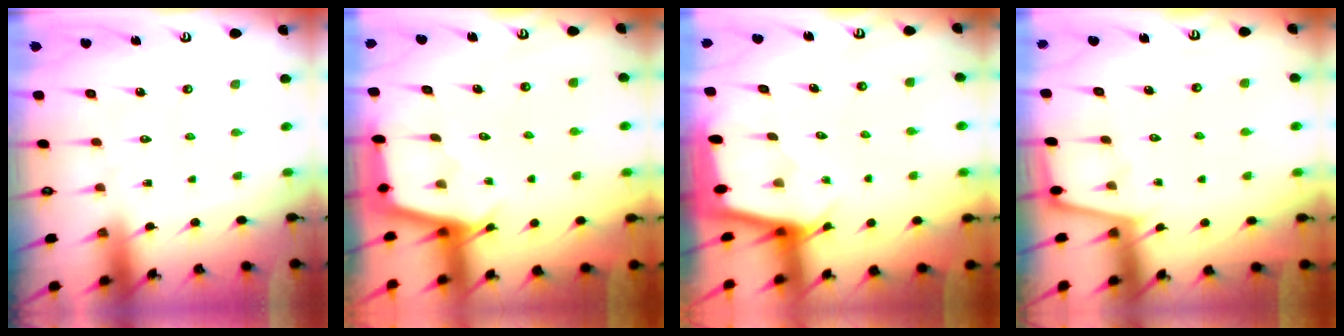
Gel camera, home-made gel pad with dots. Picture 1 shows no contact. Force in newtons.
{"total": 3.0, "press": 3.0, "slide": 0.3}
{"total": 2.4, "press": 2.4, "slide": 0.2}
{"total": 1.7, "press": 1.7, "slide": 0.1}